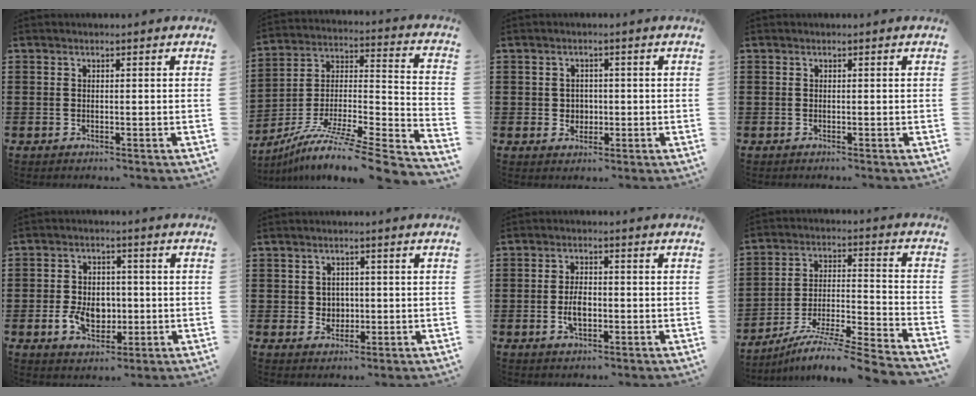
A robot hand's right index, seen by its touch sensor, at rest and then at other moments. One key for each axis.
{"total": 8.9, "fx": -6.5, "fy": 0.8, "fz": 6.1, "tx": -0.111, "ty": -0.007, "tz": -0.128}
{"total": 2.2, "fx": -0.1, "fy": 2.1, "fz": 0.4, "tx": -0.009, "ty": 0.007, "tz": -0.007}
{"total": 0.0}
{"total": 6.8, "fx": -1.2, "fy": 4.8, "fz": 4.6, "tx": -0.093, "ty": 0.004, "tz": -0.024}
{"total": 2.5, "fx": 0.3, "fy": 2.4, "fz": 0.5, "tx": -0.020, "ty": 0.011, "tz": 0.003}
{"total": 3.9, "fx": -0.8, "fy": 2.1, "fz": 3.1, "tx": -0.065, "ty": 0.001, "tz": -0.014}
{"total": 8.6, "fx": -7.7, "fy": -0.3, "fz": 4.0, "tx": -0.064, "ty": 0.000, "tz": -0.155}